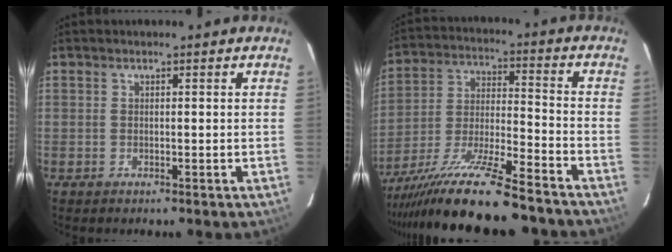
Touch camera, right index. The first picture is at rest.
{"total": 21.6, "force": [-17.7, 2.2, 12.3], "torque": [-0.245, -0.052, -0.295]}